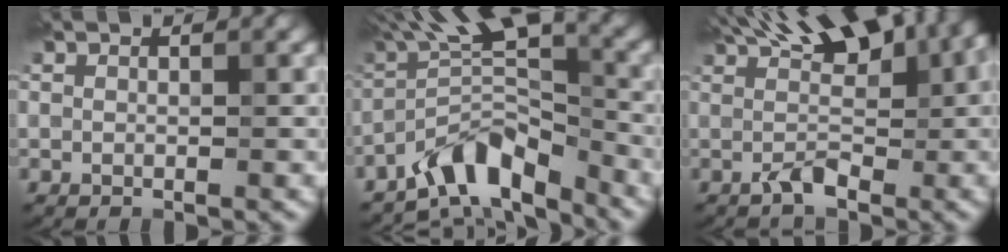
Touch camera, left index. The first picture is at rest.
{"total": 8.1, "force": [-5.3, 2.7, 5.5], "torque": [-0.081, 0.017, -0.108]}
{"total": 6.6, "force": [1.2, 2.8, 5.9], "torque": [-0.086, 0.019, 0.011]}